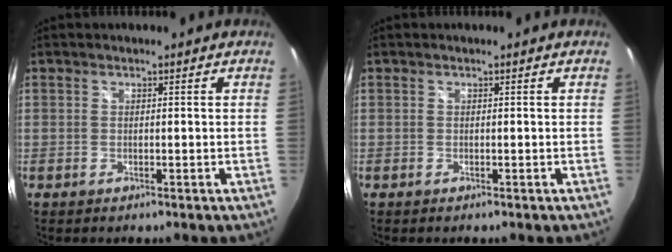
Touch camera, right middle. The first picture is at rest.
{"total": 0.0}